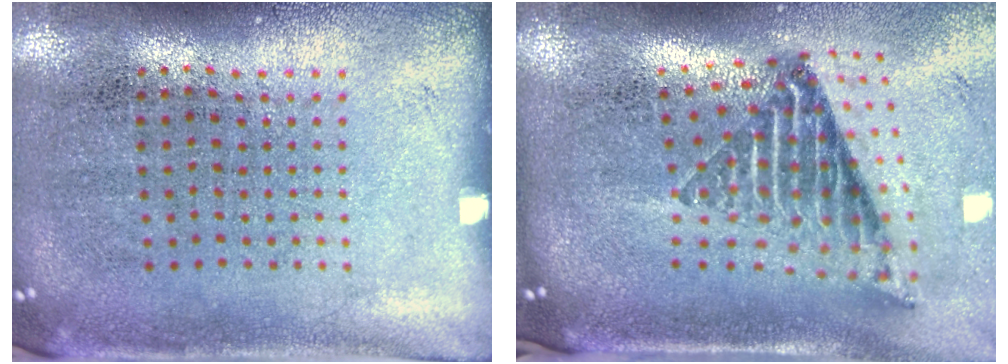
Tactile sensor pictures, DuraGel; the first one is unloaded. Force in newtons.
{"total": 2.7, "press": 1.7, "slide": 2.1}